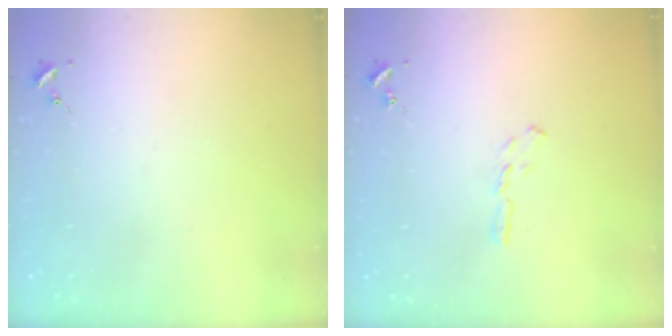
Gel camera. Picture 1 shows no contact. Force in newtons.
{"total": 3.9, "press": 3.9, "slide": 0.4}